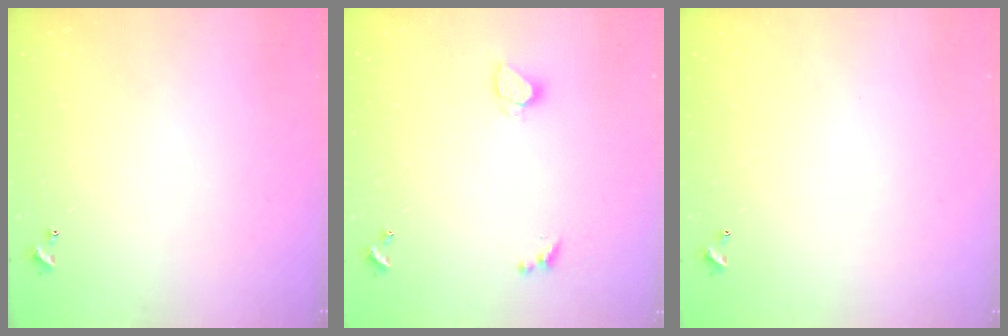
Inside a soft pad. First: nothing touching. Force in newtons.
{"total": 1.9, "press": 1.8, "slide": 0.4}
{"total": 2.8, "press": 2.8, "slide": 0.1}